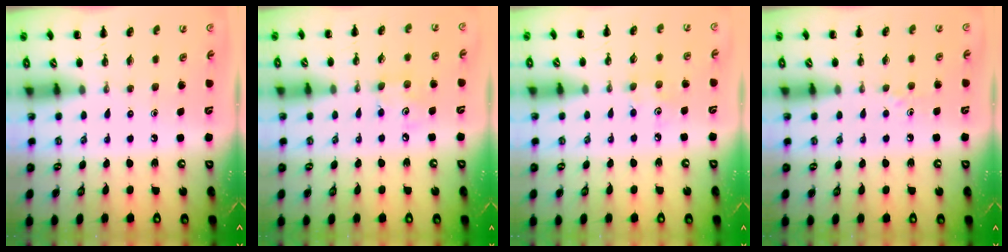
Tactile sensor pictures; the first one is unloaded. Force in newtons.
{"total": 4.8, "press": 4.7, "slide": 0.9}
{"total": 3.7, "press": 3.6, "slide": 0.9}
{"total": 3.0, "press": 2.7, "slide": 1.2}